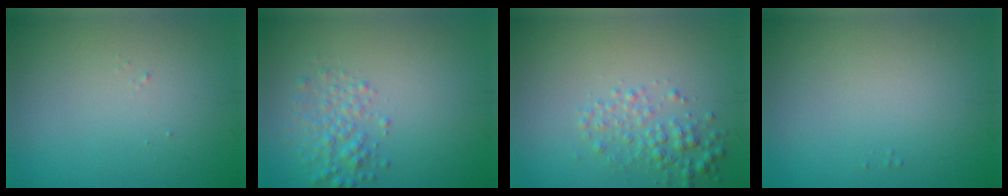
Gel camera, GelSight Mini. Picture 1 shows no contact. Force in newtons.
{"total": 2.4, "press": 2.4, "slide": 0.1}
{"total": 2.5, "press": 2.5, "slide": 0.1}
{"total": 0.0}